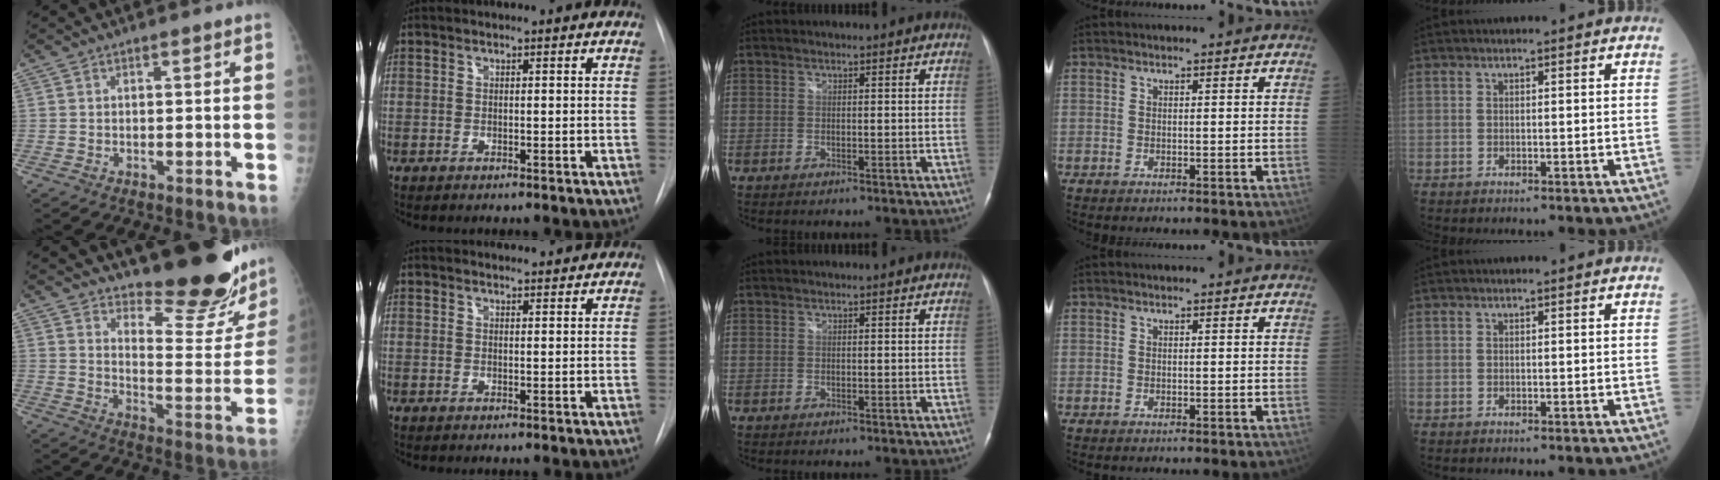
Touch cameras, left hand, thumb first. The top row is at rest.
{"thumb": {"total": 21.5, "force": [18.5, 5.2, 9.6], "torque": [-0.092, -0.164, 0.244]}, "index": {"total": 2.2, "force": [2.1, 0.5, 0.2], "torque": [-0.007, 0.006, 0.024]}}